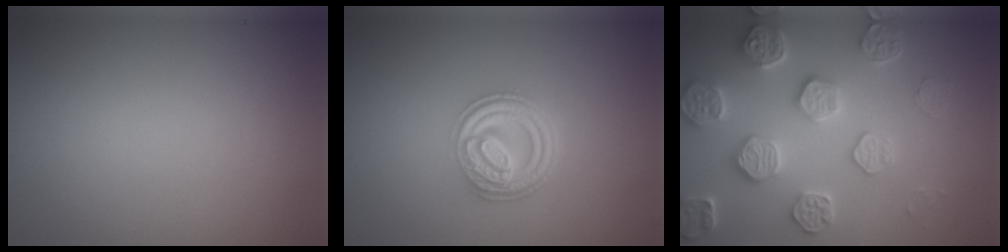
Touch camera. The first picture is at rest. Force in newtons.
{"total": 4.8, "press": 3.6, "slide": 3.1}
{"total": 5.3, "press": 5.0, "slide": 1.8}